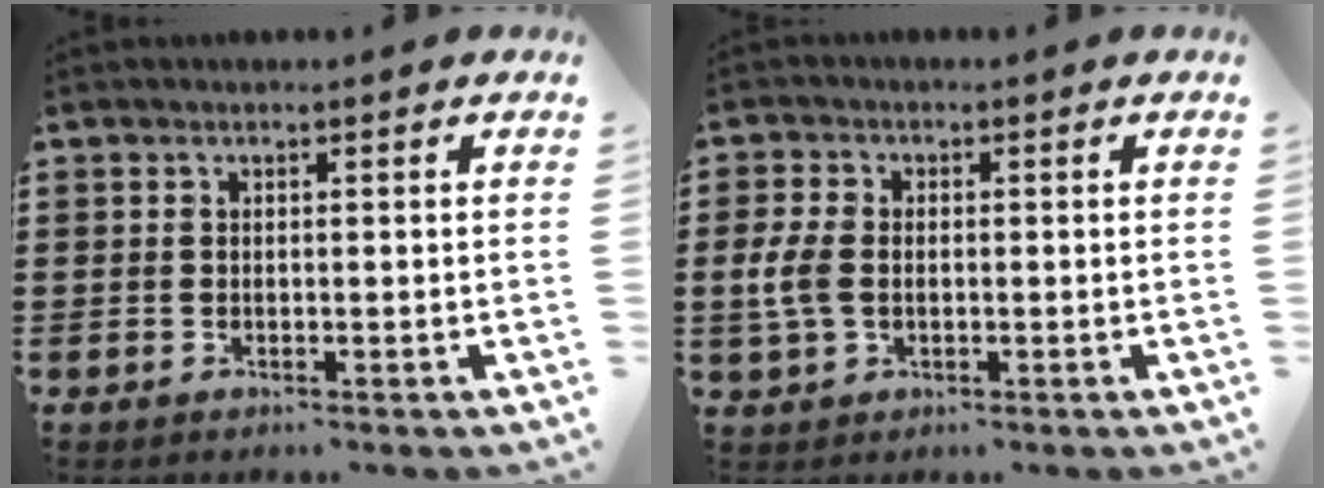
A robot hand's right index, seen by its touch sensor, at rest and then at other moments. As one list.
[{"total": 4.4, "force": [-0.4, 3.0, 3.2], "torque": [-0.087, -0.001, -0.013]}]